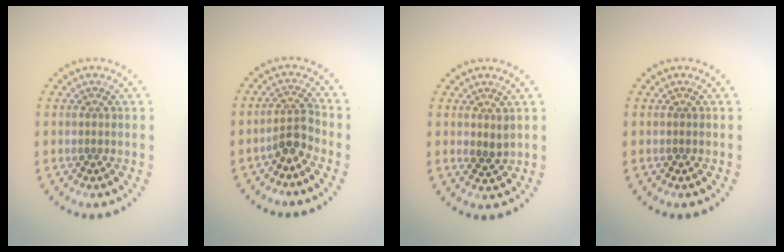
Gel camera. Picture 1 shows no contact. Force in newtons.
{"total": 2.3, "press": 1.8, "slide": 1.5}
{"total": 1.2, "press": 1.0, "slide": 0.6}
{"total": 0.0}